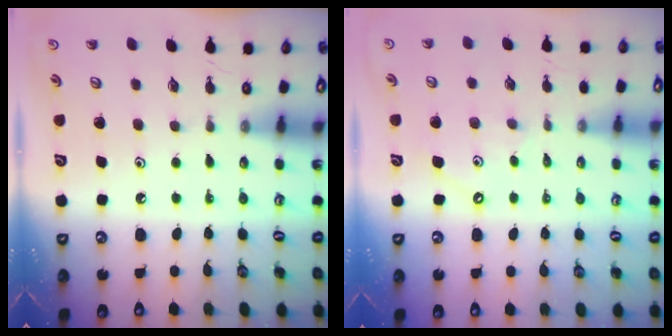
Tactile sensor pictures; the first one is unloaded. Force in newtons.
{"total": 3.7, "press": 3.6, "slide": 0.6}